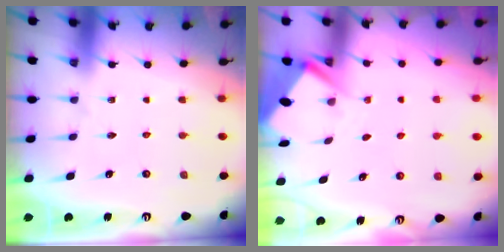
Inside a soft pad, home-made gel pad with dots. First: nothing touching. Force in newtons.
{"total": 2.7, "press": 2.7, "slide": 0.3}